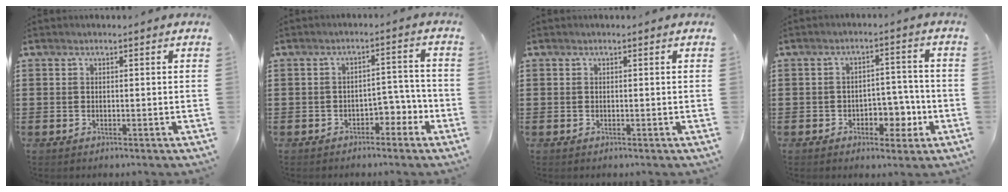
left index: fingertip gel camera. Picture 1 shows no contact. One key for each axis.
{"total": 4.1, "fx": -3.0, "fy": 1.9, "fz": 2.0, "tx": -0.038, "ty": 0.010, "tz": -0.061}
{"total": 0.0}
{"total": 5.1, "fx": -2.2, "fy": 3.3, "fz": 3.1, "tx": -0.049, "ty": 0.007, "tz": -0.045}